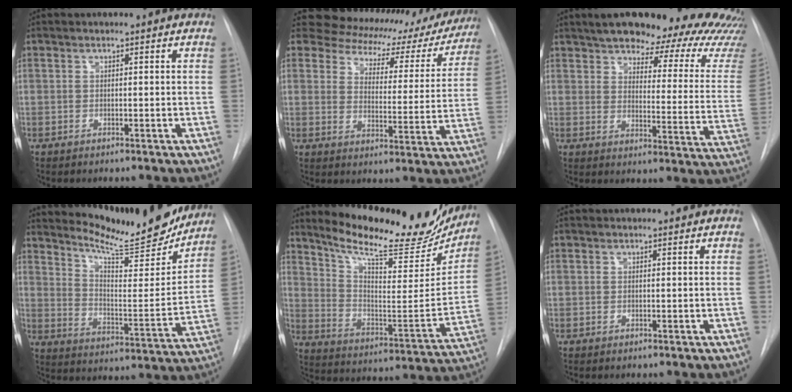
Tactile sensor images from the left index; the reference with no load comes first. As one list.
[{"total": 19.2, "force": [16.3, 8.5, 5.6], "torque": [-0.063, -0.005, 0.180]}, {"total": 26.6, "force": [23.2, 5.3, 12.0], "torque": [-0.165, -0.078, 0.264]}, {"total": 19.4, "force": [18.0, 2.3, 7.1], "torque": [-0.107, -0.059, 0.250]}, {"total": 24.6, "force": [21.2, 6.0, 10.9], "torque": [-0.164, -0.043, 0.296]}, {"total": 0.0}]